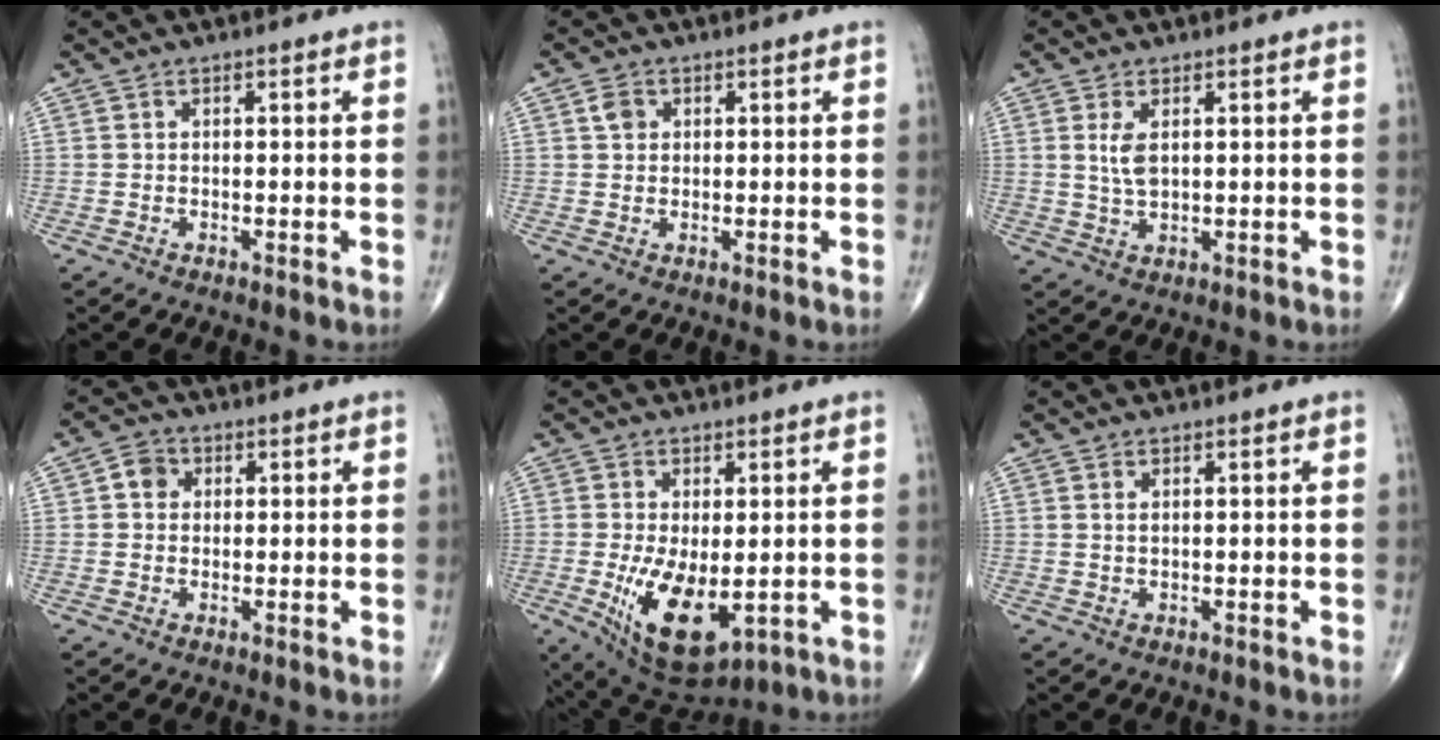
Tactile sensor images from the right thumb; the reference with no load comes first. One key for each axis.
{"total": 2.3, "fx": 0.7, "fy": 1.9, "fz": 1.1, "tx": -0.014, "ty": 0.001, "tz": 0.012}
{"total": 3.8, "fx": 1.1, "fy": 1.7, "fz": 3.2, "tx": -0.066, "ty": -0.007, "tz": 0.028}
{"total": 3.3, "fx": 0.7, "fy": 2.9, "fz": 1.4, "tx": -0.007, "ty": 0.004, "tz": 0.006}
{"total": 12.2, "fx": -2.5, "fy": 5.8, "fz": 10.5, "tx": -0.174, "ty": -0.023, "tz": -0.021}
{"total": 0.8, "fx": 0.4, "fy": 0.3, "fz": 0.6, "tx": -0.014, "ty": 0.001, "tz": 0.010}